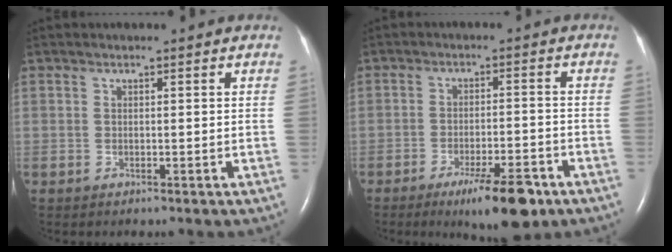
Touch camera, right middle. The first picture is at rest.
{"total": 8.9, "force": [-5.6, 1.6, 6.6], "torque": [-0.105, -0.012, -0.084]}